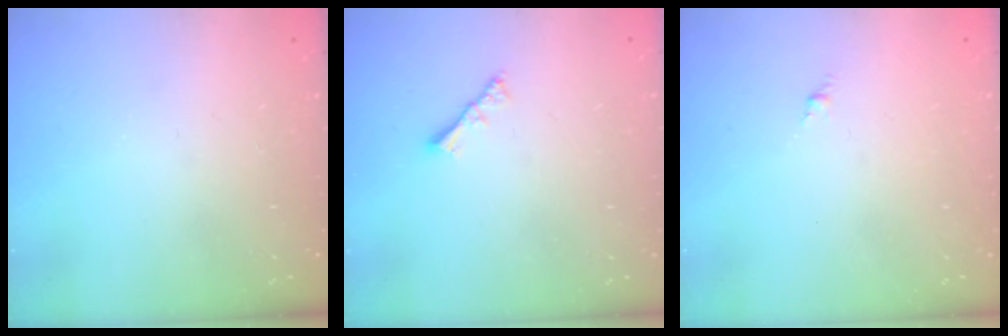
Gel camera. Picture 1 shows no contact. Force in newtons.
{"total": 2.5, "press": 2.4, "slide": 0.5}
{"total": 0.0}